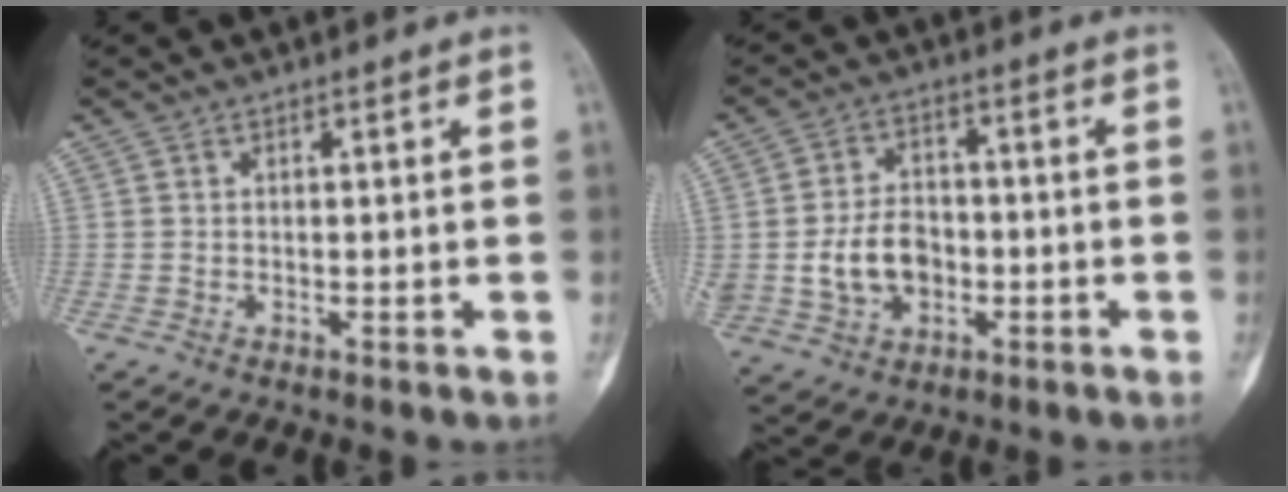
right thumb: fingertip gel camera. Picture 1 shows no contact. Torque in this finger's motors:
{"motor_torque": [0.20, 0.20, 0.70, 0.10, 0.06]}